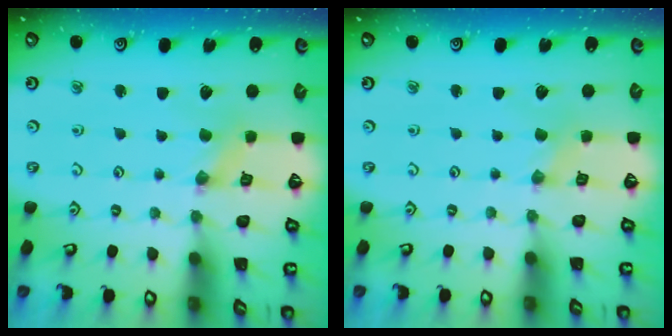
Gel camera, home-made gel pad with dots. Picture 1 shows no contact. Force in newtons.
{"total": 0.0}